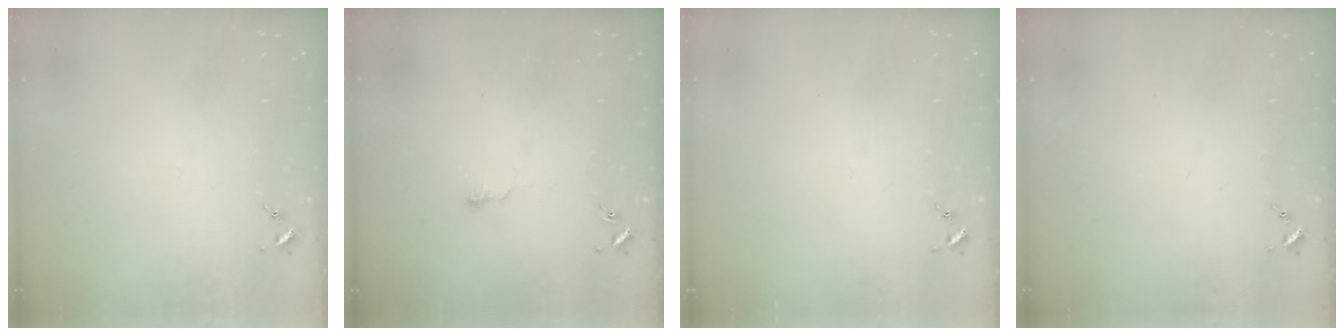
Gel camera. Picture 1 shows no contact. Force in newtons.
{"total": 3.6, "press": 3.6, "slide": 0.3}
{"total": 0.0}
{"total": 0.0}